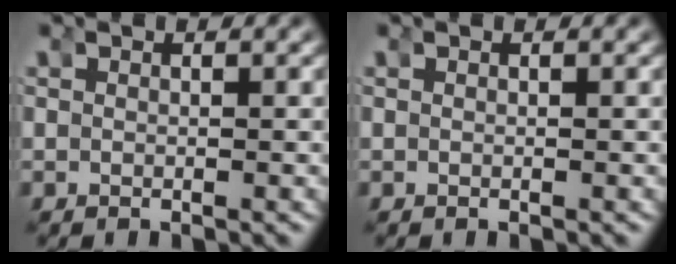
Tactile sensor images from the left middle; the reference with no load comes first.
{"total": 0.0}